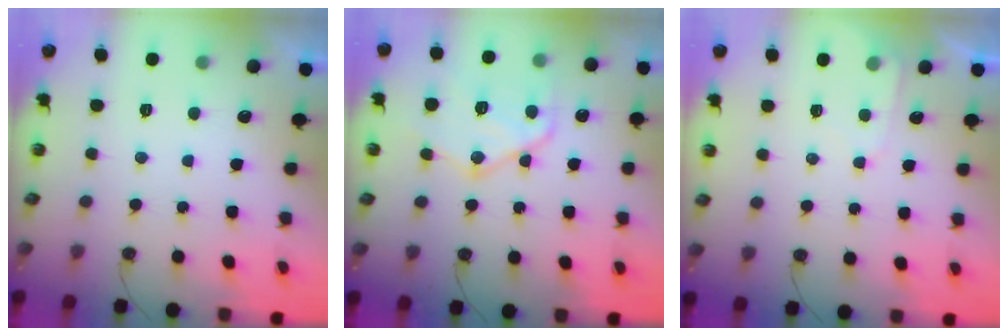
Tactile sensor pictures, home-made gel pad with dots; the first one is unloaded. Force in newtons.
{"total": 15.9, "press": 15.9, "slide": 1.5}
{"total": 4.1, "press": 4.1, "slide": 0.6}